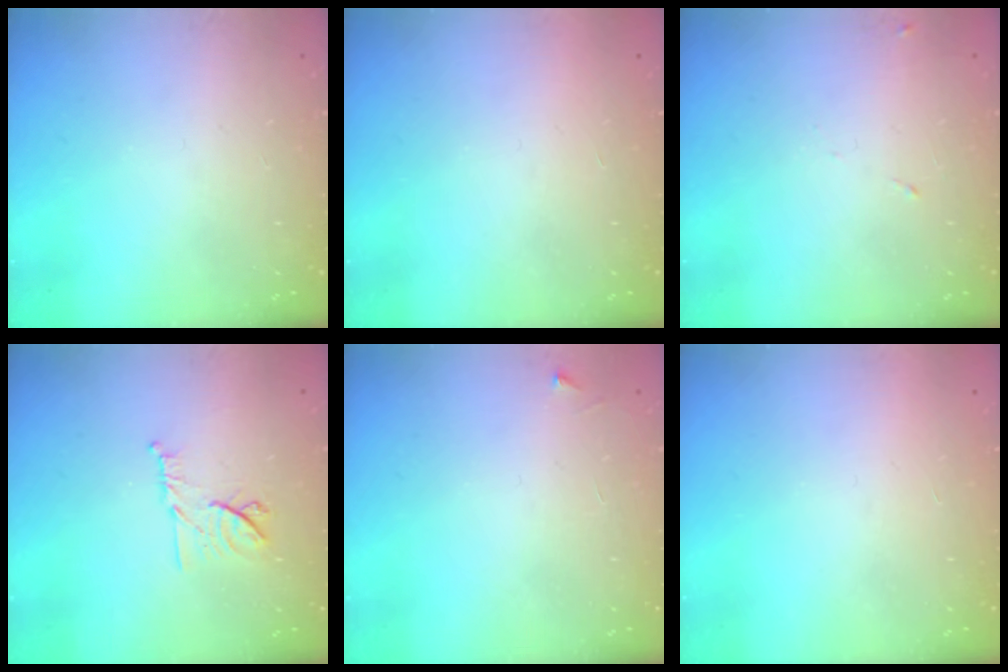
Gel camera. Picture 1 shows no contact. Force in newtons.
{"total": 1.5, "press": 1.5, "slide": 0.1}
{"total": 4.3, "press": 4.3, "slide": 0.7}
{"total": 9.7, "press": 9.7, "slide": 0.6}
{"total": 2.5, "press": 2.5, "slide": 0.3}
{"total": 1.5, "press": 1.5, "slide": 0.1}